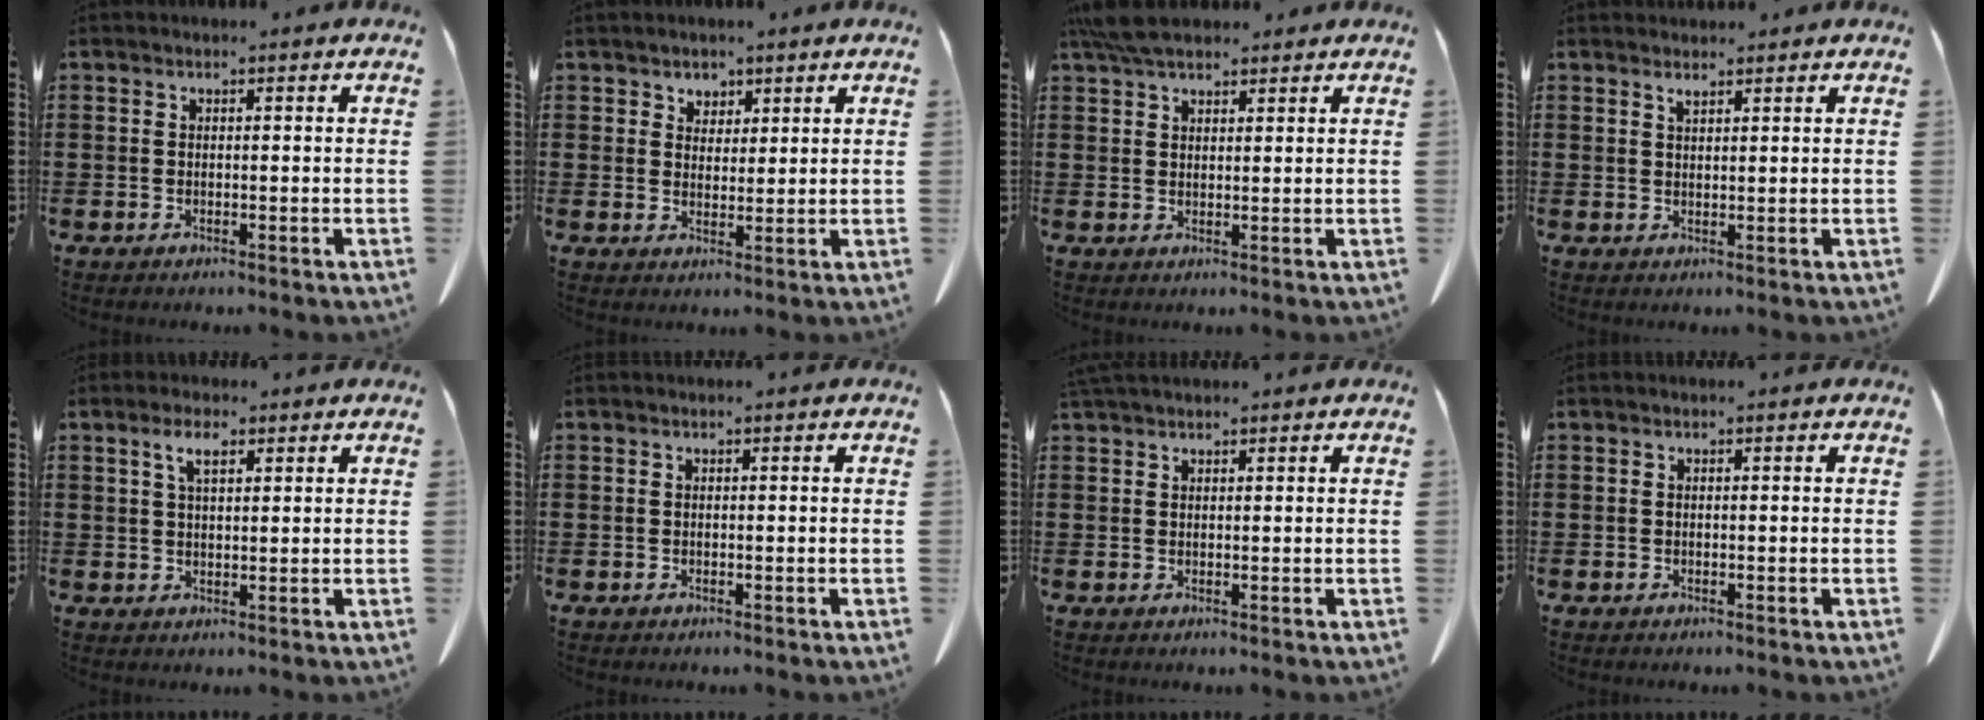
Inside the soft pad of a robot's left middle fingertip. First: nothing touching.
{"total": 2.7, "force": [2.1, 1.7, 0.1], "torque": [-0.011, 0.008, 0.039]}
{"total": 5.1, "force": [4.3, 1.4, 2.5], "torque": [-0.059, -0.002, 0.081]}
{"total": 1.4, "force": [1.3, 0.1, 0.5], "torque": [-0.012, -0.001, 0.024]}
{"total": 3.8, "force": [2.1, 1.2, 2.9], "torque": [-0.055, 0.004, 0.035]}
{"total": 0.0}
{"total": 1.4, "force": [1.3, 0.1, 0.5], "torque": [-0.012, 0.000, 0.026]}
{"total": 0.0}